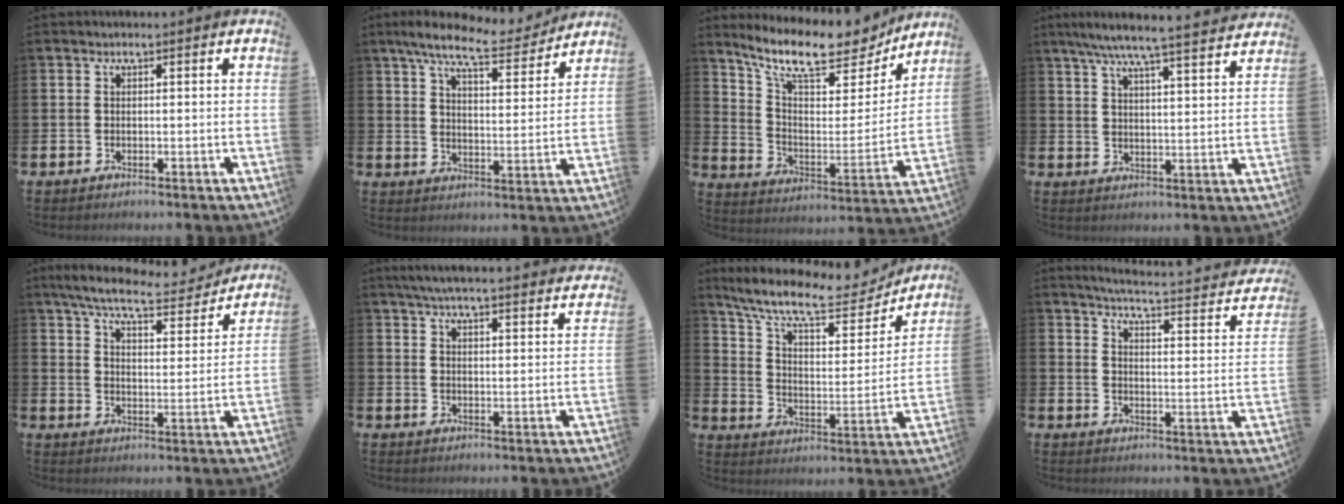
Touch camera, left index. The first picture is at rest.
{"total": 9.0, "force": [8.1, 1.5, 3.7], "torque": [-0.085, -0.043, 0.140]}
{"total": 11.2, "force": [9.4, 3.2, 5.0], "torque": [-0.125, -0.062, 0.161]}
{"total": 7.3, "force": [6.7, -0.1, 2.8], "torque": [-0.070, -0.040, 0.115]}
{"total": 7.9, "force": [7.2, 1.0, 3.1], "torque": [-0.080, -0.042, 0.123]}
{"total": 5.9, "force": [5.7, 0.1, 1.5], "torque": [-0.043, -0.032, 0.102]}
{"total": 11.0, "force": [9.6, 2.9, 4.5], "torque": [-0.113, -0.061, 0.162]}
{"total": 3.9, "force": [3.6, 0.0, 1.5], "torque": [-0.039, -0.040, 0.051]}